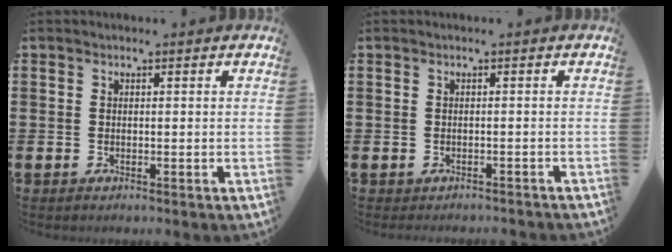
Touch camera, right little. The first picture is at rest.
{"total": 1.0, "force": [-1.0, -0.1, 0.0], "torque": [-0.001, 0.001, -0.021]}